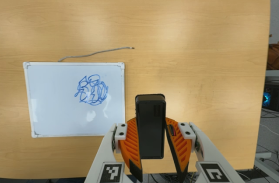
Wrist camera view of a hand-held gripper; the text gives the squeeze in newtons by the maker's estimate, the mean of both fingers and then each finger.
{"total": 6.0, "left": 5.8, "right": 6.3}